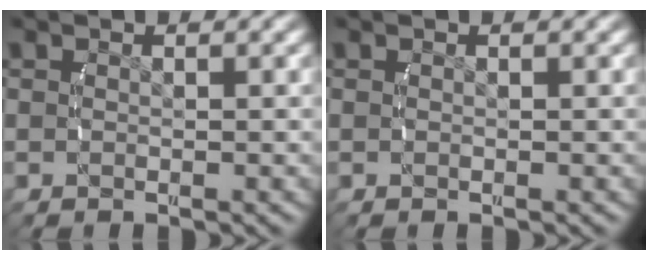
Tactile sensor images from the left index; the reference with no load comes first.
{"total": 0.0}